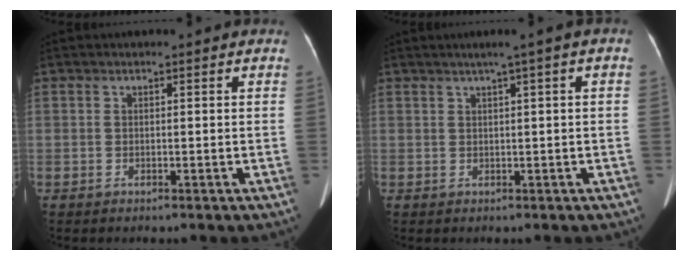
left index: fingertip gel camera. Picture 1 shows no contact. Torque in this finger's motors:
{"motor_torque": [0.56, -0.71, 0.06, 0.03]}